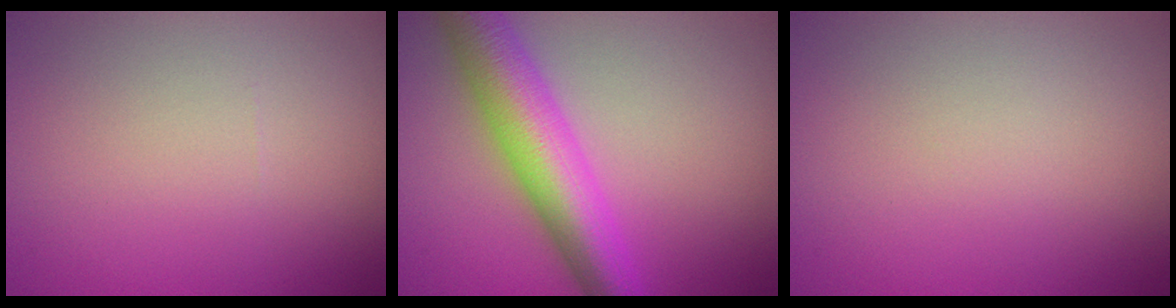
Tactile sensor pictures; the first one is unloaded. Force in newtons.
{"total": 7.8, "press": 7.8, "slide": 0.1}
{"total": 0.0}